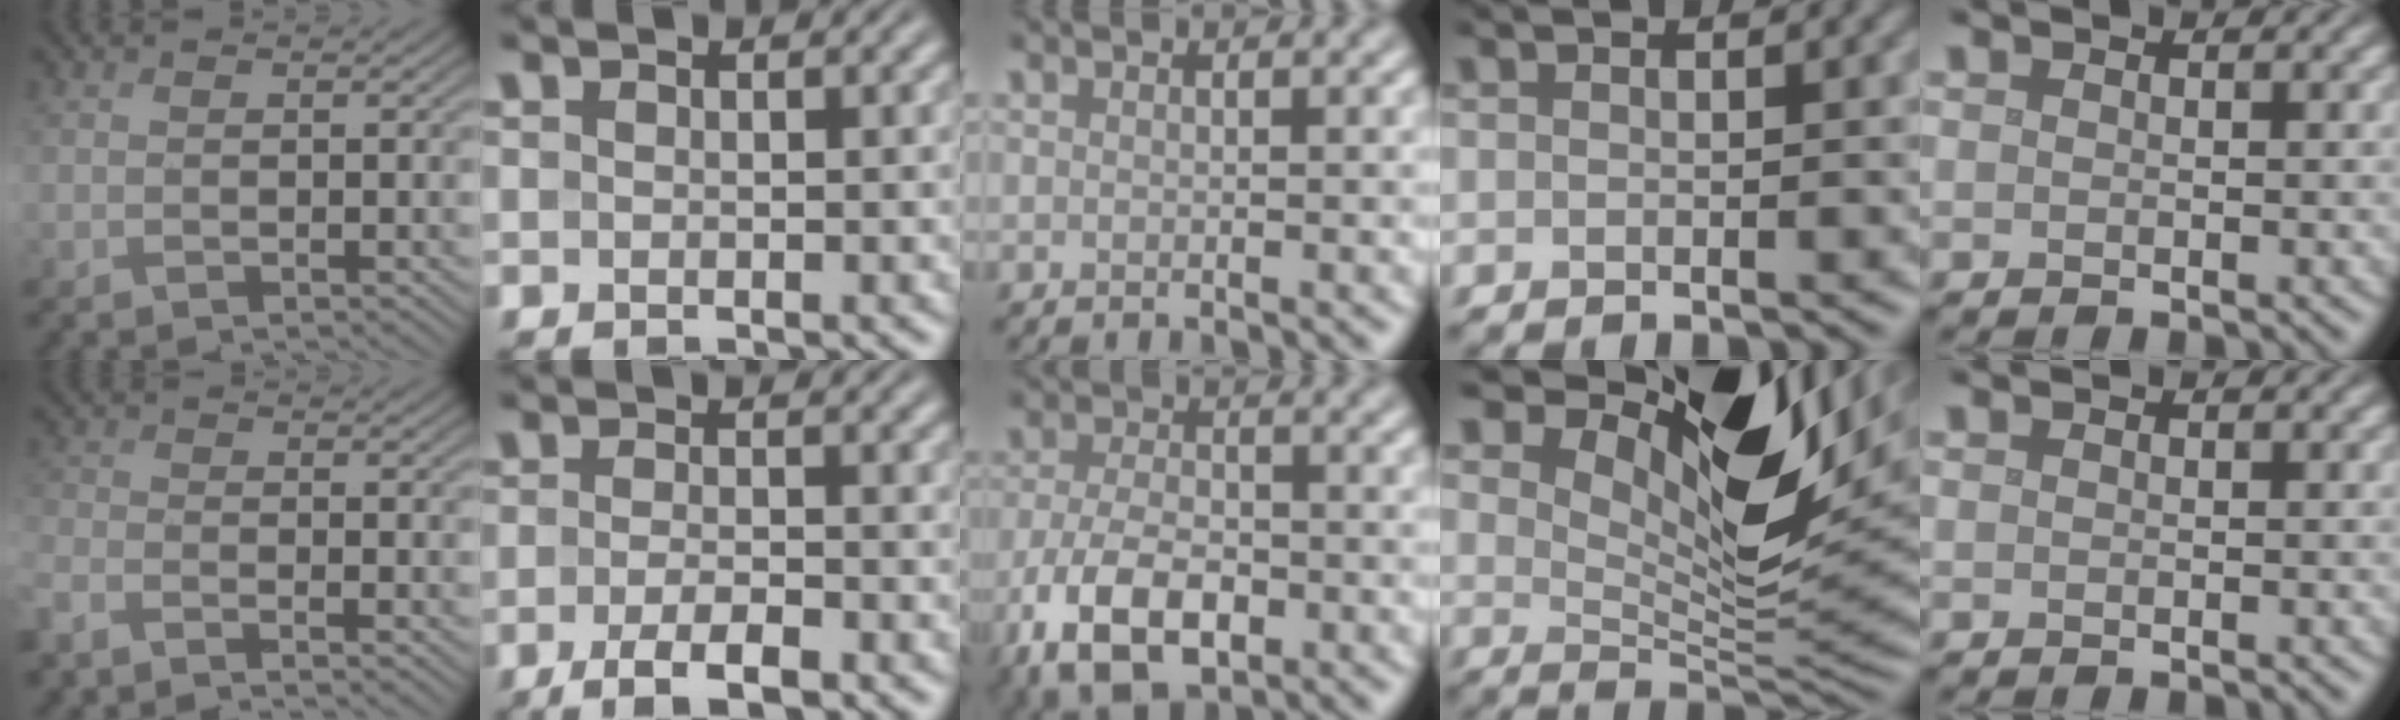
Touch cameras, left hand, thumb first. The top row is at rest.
{"thumb": {"total": 3.9, "force": [-3.3, 0.9, 1.9], "torque": [-0.049, -0.014, -0.075]}, "index": {"total": 3.9, "force": [-2.0, 1.0, 3.2], "torque": [-0.062, -0.004, -0.037]}, "middle": {"total": 6.9, "force": [-3.4, 3.5, 4.9], "torque": [-0.102, -0.008, -0.067]}, "ring": {"total": 12.4, "force": [6.9, 4.8, 9.1], "torque": [-0.146, 0.008, 0.124]}}